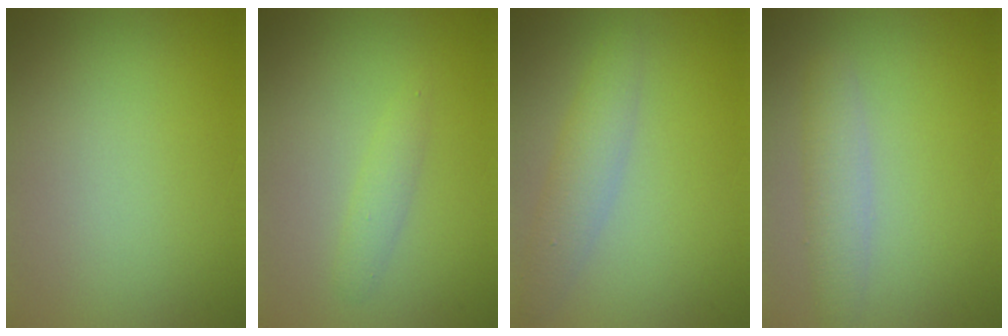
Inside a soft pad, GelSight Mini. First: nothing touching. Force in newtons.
{"total": 1.5, "press": 1.5, "slide": 0.0}
{"total": 2.9, "press": 2.9, "slide": 0.1}
{"total": 2.6, "press": 2.6, "slide": 0.1}